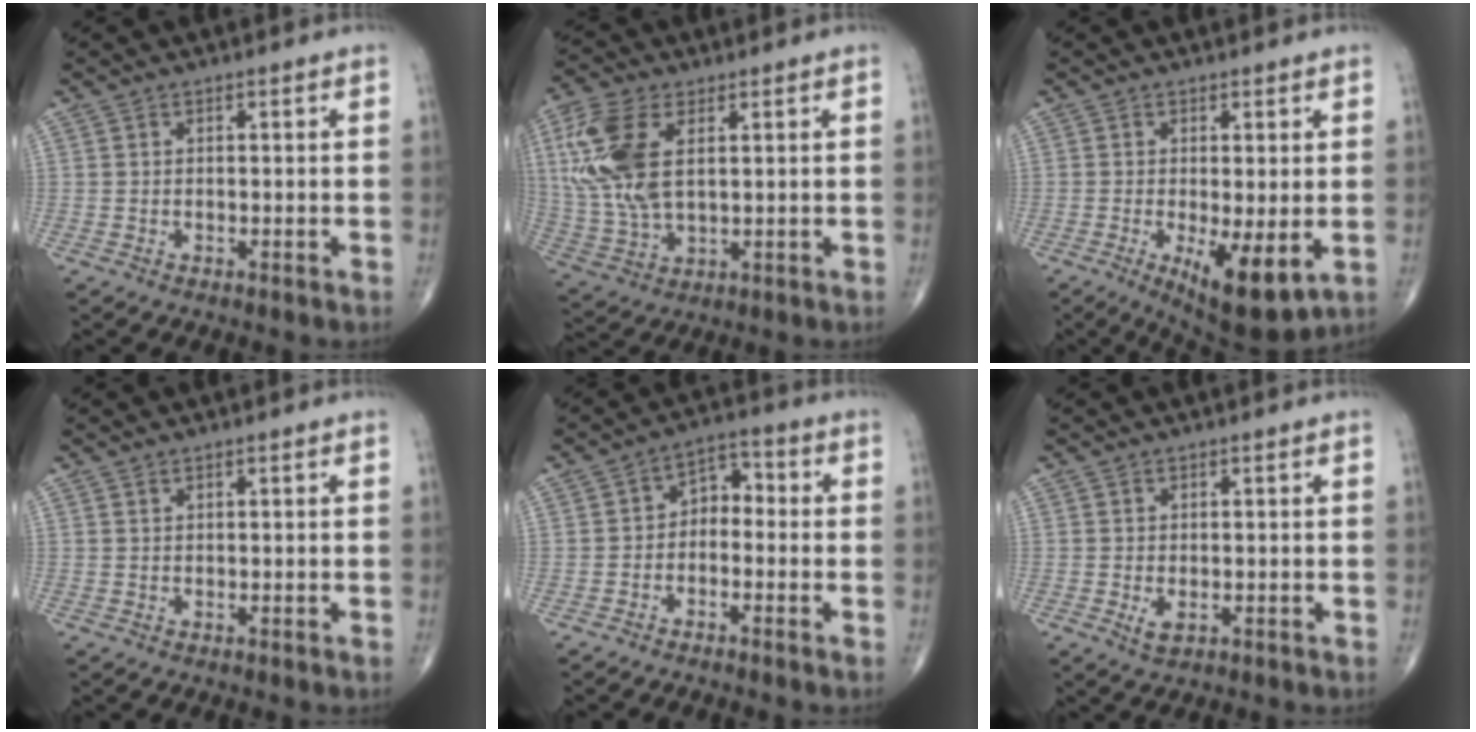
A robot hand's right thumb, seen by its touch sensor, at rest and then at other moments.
{"total": 14.6, "force": [3.6, 7.8, 11.8], "torque": [-0.272, -0.003, 0.076]}
{"total": 10.0, "force": [-2.4, 3.3, 9.1], "torque": [-0.141, -0.026, -0.029]}
{"total": 0.0}
{"total": 5.2, "force": [-1.2, 3.7, 3.5], "torque": [-0.032, 0.035, -0.035]}
{"total": 2.1, "force": [-0.4, 1.2, 1.7], "torque": [-0.030, -0.005, -0.003]}